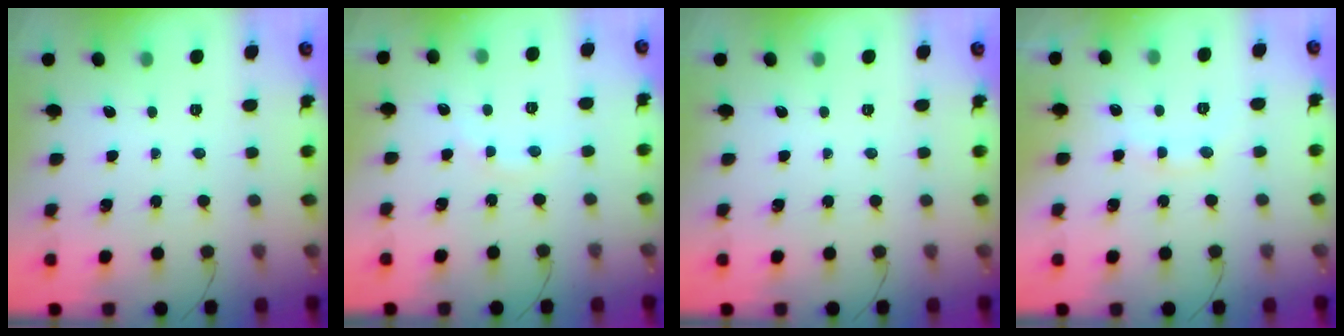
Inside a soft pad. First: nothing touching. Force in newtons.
{"total": 6.3, "press": 6.2, "slide": 1.3}
{"total": 0.0}
{"total": 8.4, "press": 8.3, "slide": 1.2}